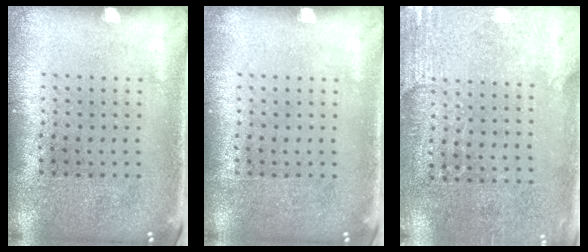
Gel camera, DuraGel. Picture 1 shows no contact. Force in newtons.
{"total": 0.0}
{"total": 2.7, "press": 2.4, "slide": 1.3}